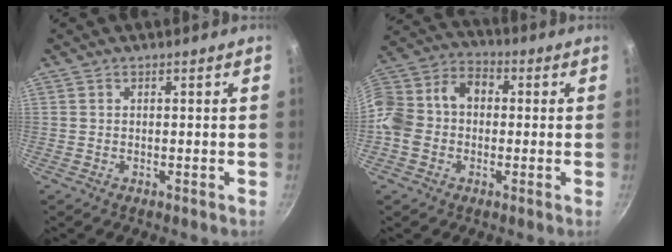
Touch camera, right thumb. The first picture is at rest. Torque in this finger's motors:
{"motor_torque": [1.20, 1.26, 1.15, 0.19, 0.10]}